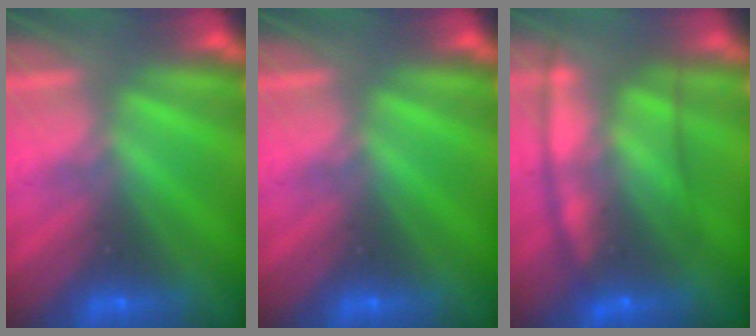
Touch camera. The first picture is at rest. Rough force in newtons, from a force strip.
{"total": 0.0}
{"total": 6.9}